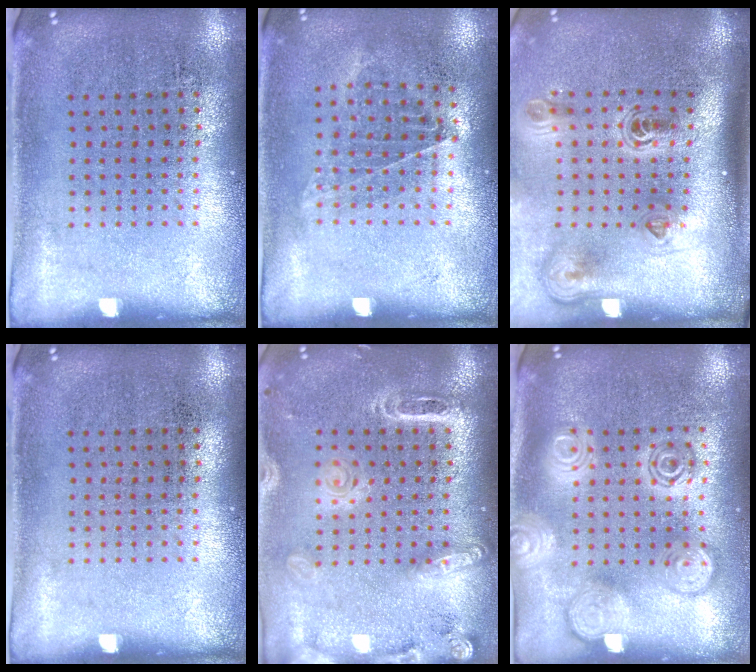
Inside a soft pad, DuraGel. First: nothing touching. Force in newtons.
{"total": 0.9, "press": 0.8, "slide": 0.5}
{"total": 2.3, "press": 1.5, "slide": 1.7}
{"total": 0.0}
{"total": 2.1, "press": 1.8, "slide": 1.0}
{"total": 2.8, "press": 2.8, "slide": 0.3}